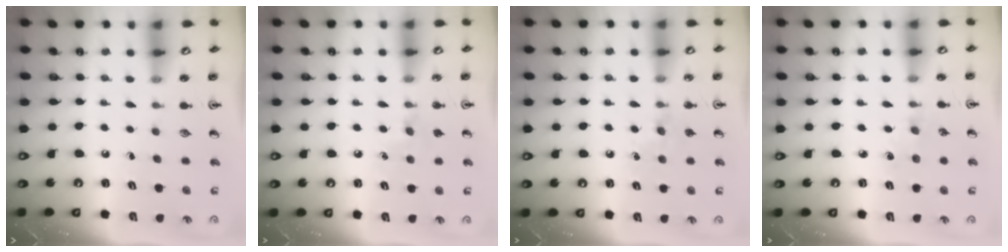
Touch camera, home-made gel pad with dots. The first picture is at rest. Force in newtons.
{"total": 5.4, "press": 5.3, "slide": 0.8}
{"total": 4.1, "press": 4.0, "slide": 0.6}
{"total": 2.8, "press": 2.7, "slide": 0.5}